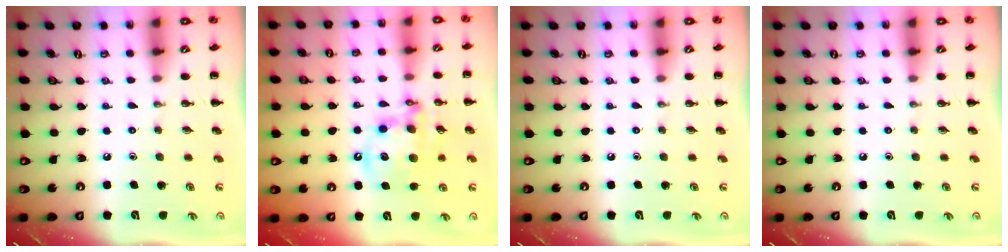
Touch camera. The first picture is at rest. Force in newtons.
{"total": 12.9, "press": 12.6, "slide": 2.9}
{"total": 0.0}
{"total": 0.0}